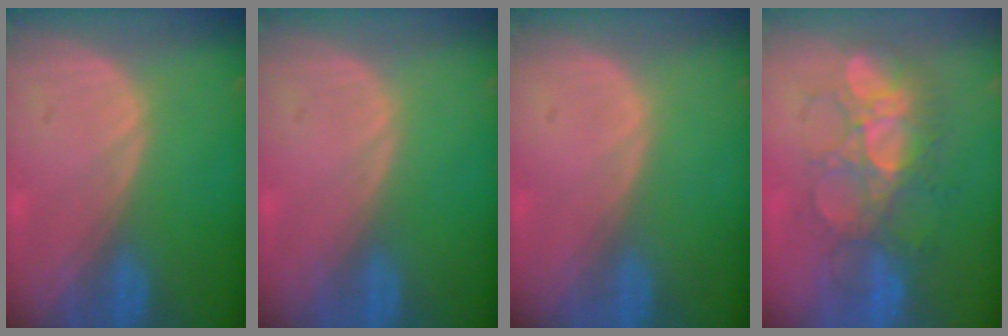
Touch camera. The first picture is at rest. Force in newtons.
{"total": 0.0}
{"total": 0.0}
{"total": 8.7, "press": 8.6, "slide": 1.6}